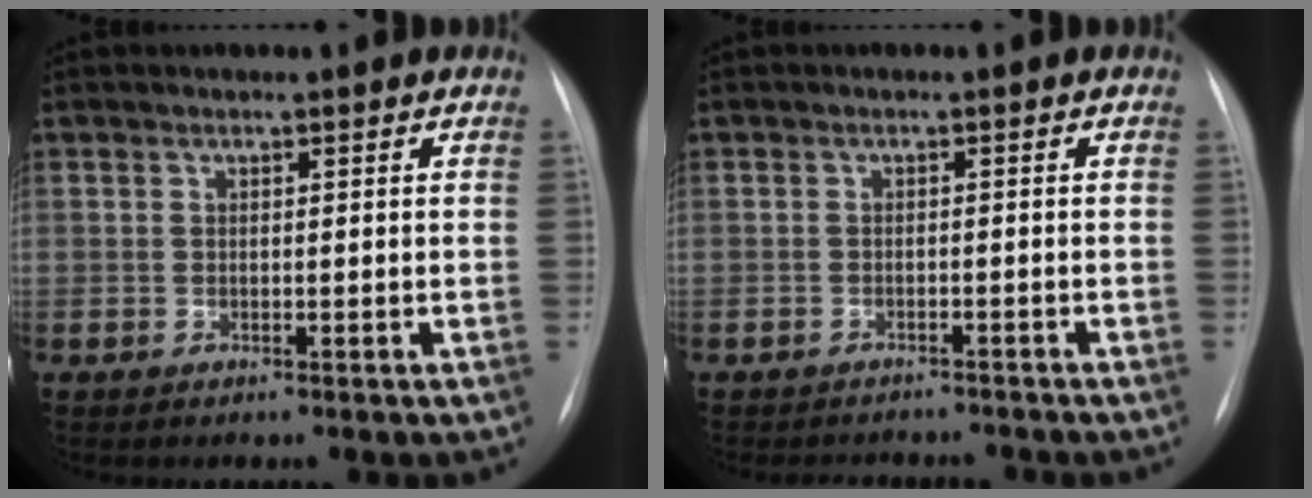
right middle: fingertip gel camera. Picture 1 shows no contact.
{"total": 5.2, "force": [-4.9, 1.7, 0.8], "torque": [-0.007, 0.001, -0.057]}